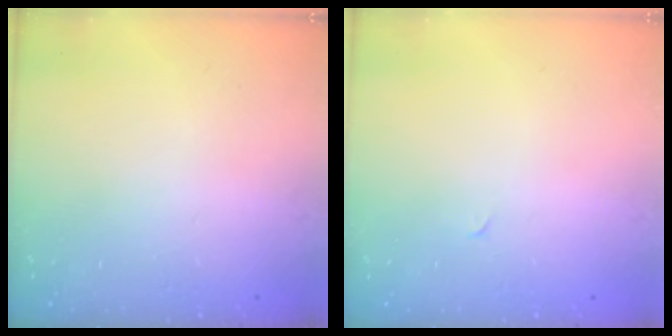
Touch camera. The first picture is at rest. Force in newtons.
{"total": 0.0}